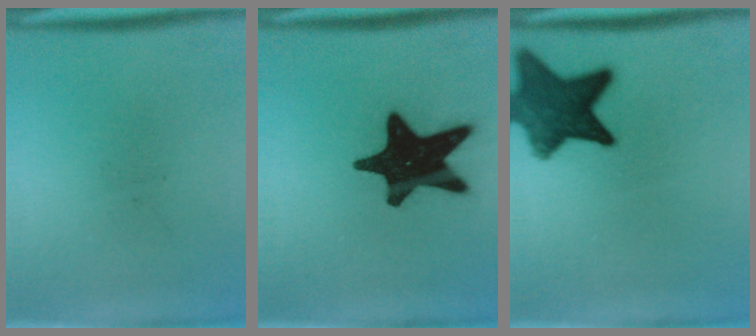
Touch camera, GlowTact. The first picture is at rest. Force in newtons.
{"total": 19.8}
{"total": 11.6}